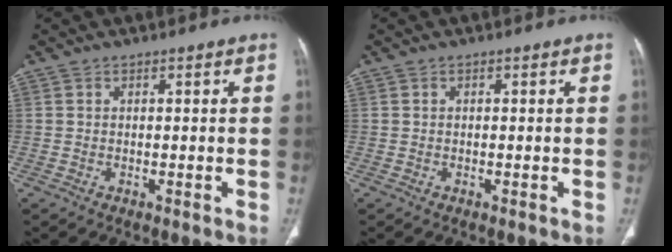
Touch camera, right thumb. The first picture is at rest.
{"total": 0.0}